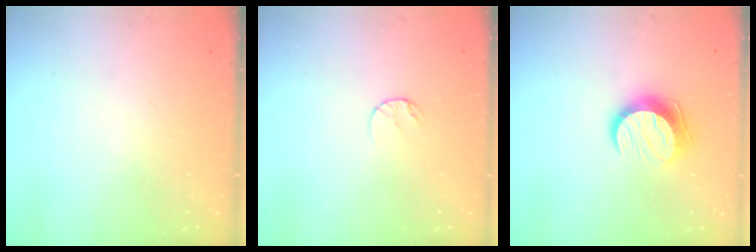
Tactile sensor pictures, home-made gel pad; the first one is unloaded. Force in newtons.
{"total": 4.9, "press": 4.8, "slide": 0.4}
{"total": 10.3, "press": 10.3, "slide": 0.5}